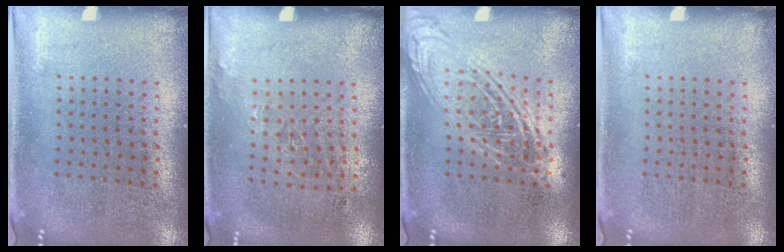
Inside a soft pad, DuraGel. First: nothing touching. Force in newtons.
{"total": 0.9, "press": 0.7, "slide": 0.6}
{"total": 2.4, "press": 2.4, "slide": 0.2}
{"total": 0.0}